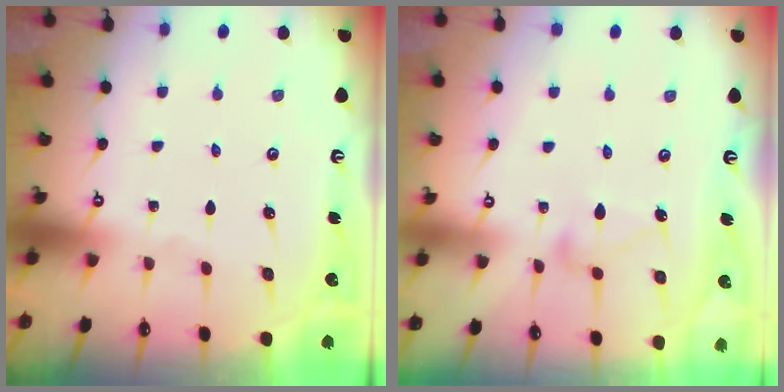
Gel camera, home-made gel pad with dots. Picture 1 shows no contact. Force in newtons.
{"total": 10.0, "press": 9.9, "slide": 0.5}